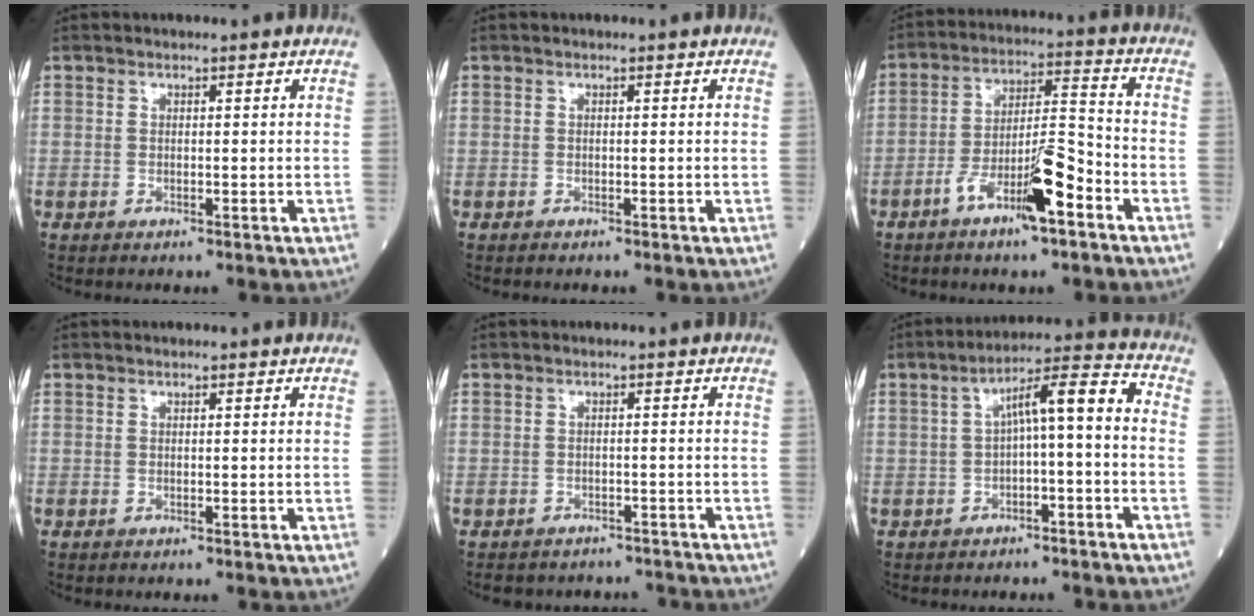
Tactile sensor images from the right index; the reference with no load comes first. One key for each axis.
{"total": 0.0}
{"total": 10.4, "fx": -5.5, "fy": 1.6, "fz": 8.7, "tx": -0.154, "ty": 0.007, "tz": -0.096}
{"total": 0.0}
{"total": 6.6, "fx": -6.0, "fy": 2.8, "fz": 0.1, "tx": 0.000, "ty": 0.012, "tz": -0.069}
{"total": 8.1, "fx": -0.5, "fy": 1.4, "fz": 7.9, "tx": -0.123, "ty": 0.041, "tz": -0.009}